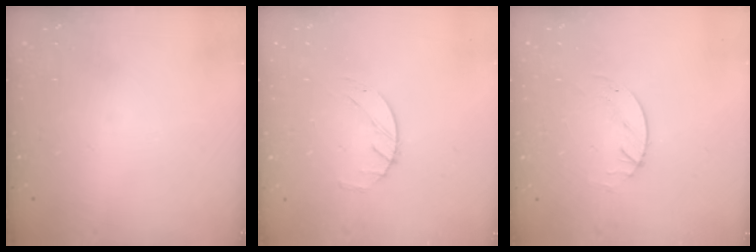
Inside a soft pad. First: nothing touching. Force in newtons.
{"total": 2.5, "press": 2.5, "slide": 0.4}
{"total": 1.7, "press": 1.7, "slide": 0.2}